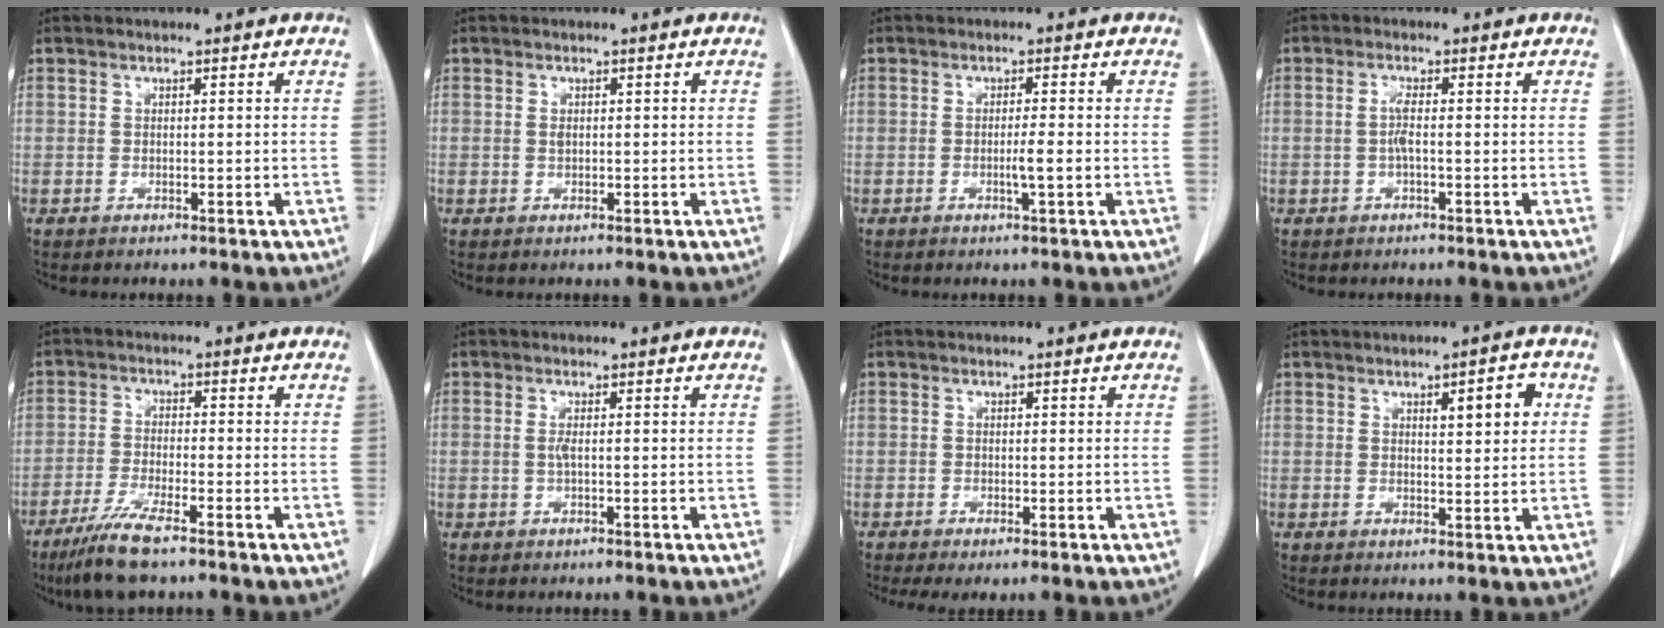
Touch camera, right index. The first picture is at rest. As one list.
[{"total": 0.8, "force": [0.1, 0.5, 0.7], "torque": [-0.015, 0.000, 0.002]}, {"total": 2.2, "force": [-0.6, -0.3, 2.2], "torque": [-0.037, -0.003, -0.008]}, {"total": 2.1, "force": [-0.3, 0.1, 2.1], "torque": [-0.044, 0.001, -0.006]}, {"total": 7.1, "force": [-5.1, 0.6, 4.9], "torque": [-0.103, -0.019, -0.094]}, {"total": 1.1, "force": [0.0, 0.0, 1.1], "torque": [-0.030, -0.002, -0.001]}, {"total": 1.8, "force": [-0.9, 0.6, 1.4], "torque": [-0.024, -0.005, -0.014]}, {"total": 4.7, "force": [1.6, 1.1, 4.3], "torque": [-0.061, 0.002, 0.025]}]